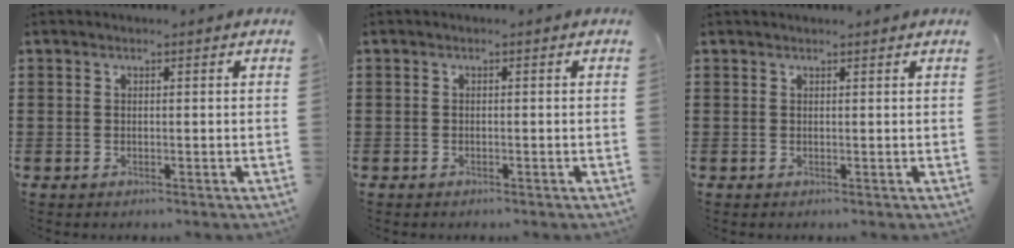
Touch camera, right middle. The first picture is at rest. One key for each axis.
{"total": 0.5, "fx": -0.5, "fy": 0.2, "fz": 0.1, "tx": -0.003, "ty": 0.000, "tz": -0.010}
{"total": 0.5, "fx": 0.5, "fy": -0.1, "fz": 0.1, "tx": -0.002, "ty": 0.001, "tz": 0.009}